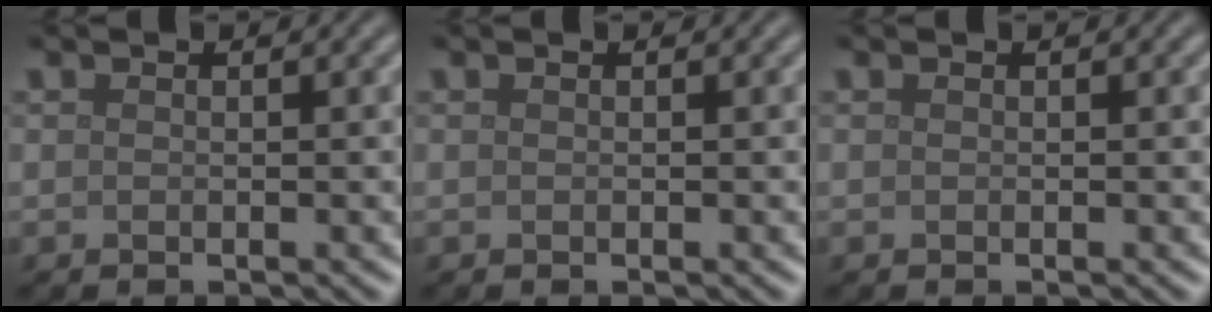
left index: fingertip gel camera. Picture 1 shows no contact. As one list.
[{"total": 0.0}, {"total": 0.0}]